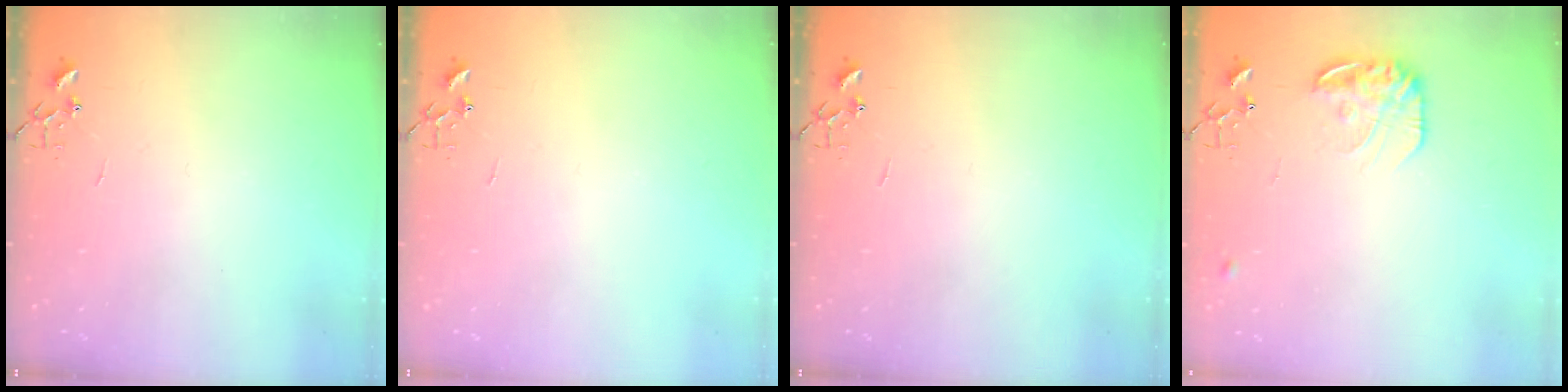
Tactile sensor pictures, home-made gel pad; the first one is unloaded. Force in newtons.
{"total": 0.0}
{"total": 0.0}
{"total": 14.1, "press": 14.1, "slide": 0.9}